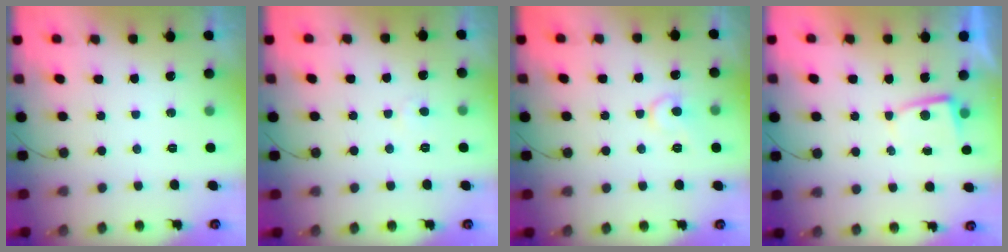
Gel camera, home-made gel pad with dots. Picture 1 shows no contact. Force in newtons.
{"total": 2.3, "press": 2.3, "slide": 0.1}
{"total": 8.6, "press": 8.5, "slide": 0.7}
{"total": 2.2, "press": 2.2, "slide": 0.4}